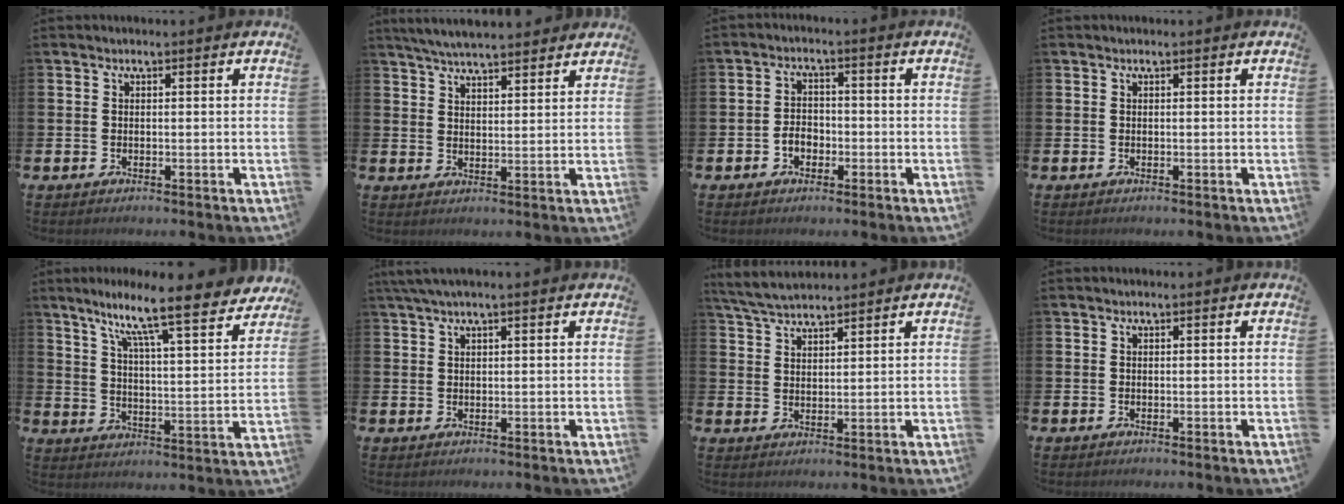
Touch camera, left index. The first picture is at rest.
{"total": 5.3, "force": [5.1, 0.4, 1.2], "torque": [-0.034, -0.021, 0.093]}
{"total": 2.7, "force": [-1.2, 2.0, 1.3], "torque": [-0.017, 0.000, -0.029]}
{"total": 0.0}
{"total": 10.8, "force": [8.7, 1.0, 6.3], "torque": [-0.131, -0.059, 0.139]}
{"total": 2.4, "force": [1.9, 0.1, 1.5], "torque": [-0.038, 0.005, 0.035]}
{"total": 4.5, "force": [4.3, 0.7, 1.2], "torque": [-0.040, -0.014, 0.081]}
{"total": 0.0}